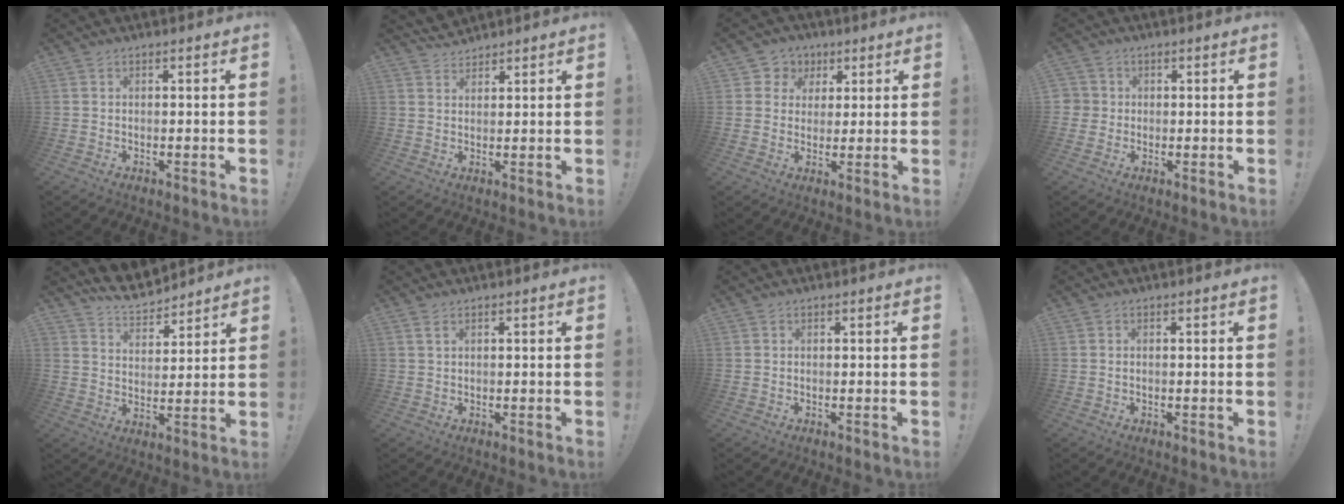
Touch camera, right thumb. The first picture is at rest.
{"total": 4.0, "force": [3.7, 1.5, 0.4], "torque": [-0.010, -0.019, 0.070]}
{"total": 6.4, "force": [1.5, 6.1, 0.9], "torque": [-0.019, -0.007, 0.032]}
{"total": 3.1, "force": [0.2, 3.0, 0.6], "torque": [-0.010, 0.004, 0.003]}
{"total": 8.5, "force": [7.8, 2.8, 1.8], "torque": [-0.046, -0.056, 0.147]}
{"total": 1.8, "force": [0.8, 0.6, 1.4], "torque": [-0.037, 0.006, 0.017]}
{"total": 0.0}
{"total": 0.0}